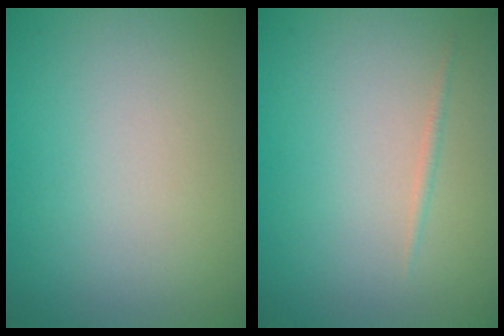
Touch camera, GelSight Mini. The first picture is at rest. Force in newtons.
{"total": 0.6, "press": 0.6, "slide": 0.1}